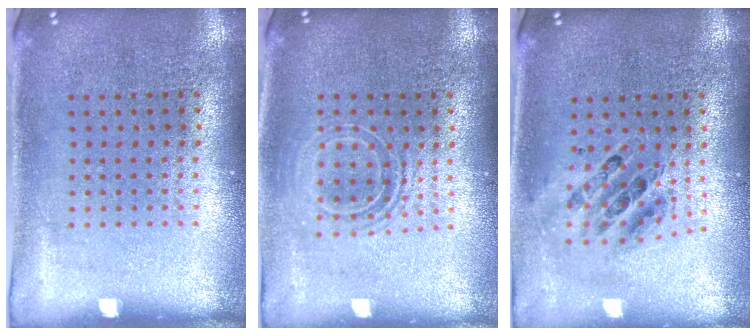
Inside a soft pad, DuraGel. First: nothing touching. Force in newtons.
{"total": 1.6, "press": 1.2, "slide": 1.0}
{"total": 0.6, "press": 0.6, "slide": 0.0}